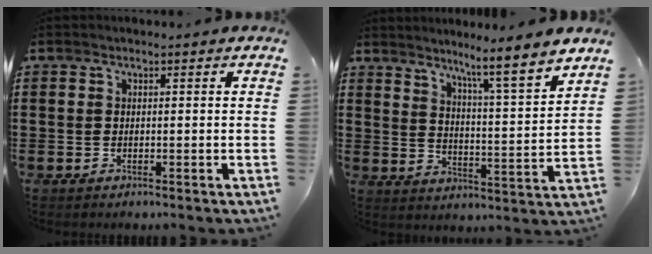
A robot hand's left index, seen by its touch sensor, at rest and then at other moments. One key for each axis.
{"total": 6.6, "fx": 5.7, "fy": -1.3, "fz": 3.1, "tx": -0.059, "ty": -0.059, "tz": 0.082}